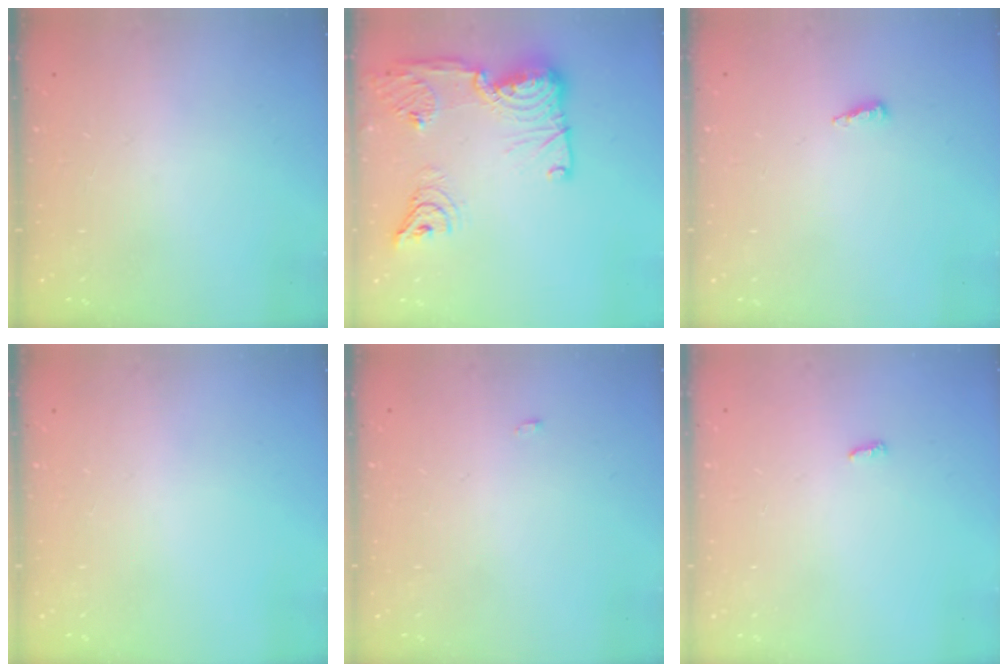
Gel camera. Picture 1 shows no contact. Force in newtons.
{"total": 21.8, "press": 20.6, "slide": 6.9}
{"total": 3.7, "press": 3.6, "slide": 0.4}
{"total": 0.0}
{"total": 6.7, "press": 2.2, "slide": 6.3}
{"total": 3.4, "press": 3.3, "slide": 0.6}